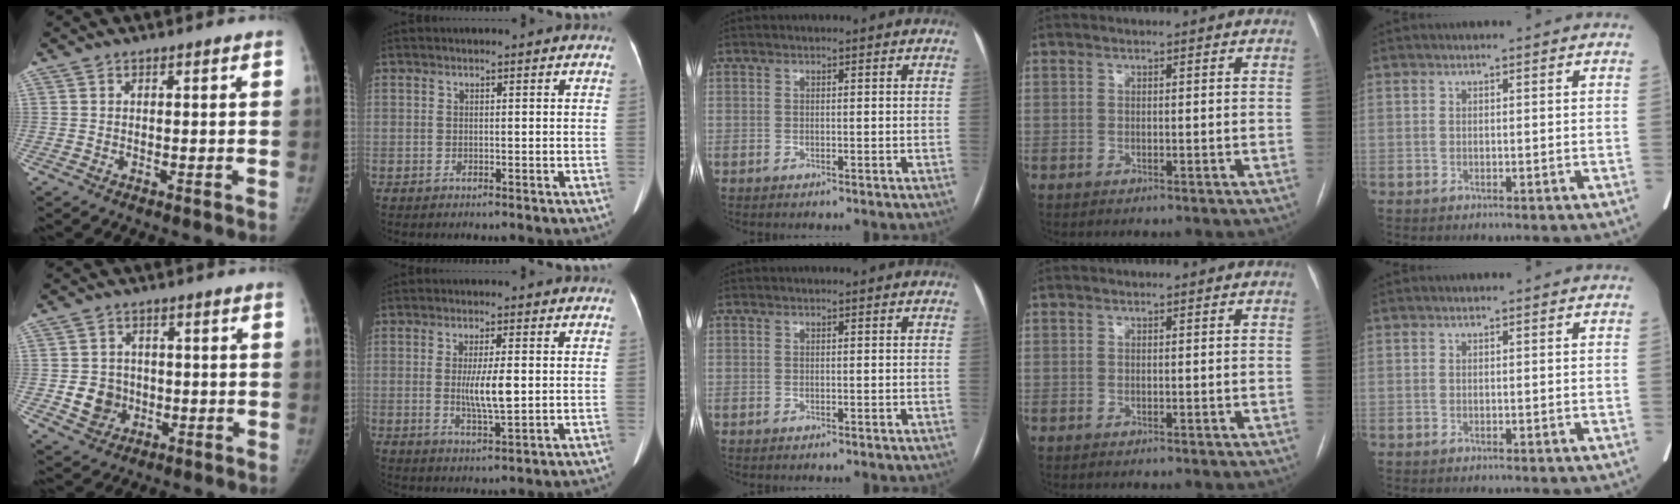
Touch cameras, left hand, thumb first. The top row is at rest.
{"thumb": {"total": 6.6, "force": [-1.2, 6.0, 2.4], "torque": [-0.013, 0.009, -0.014]}, "index": {"total": 5.4, "force": [0.2, 0.9, 5.3], "torque": [-0.099, -0.008, 0.003]}}